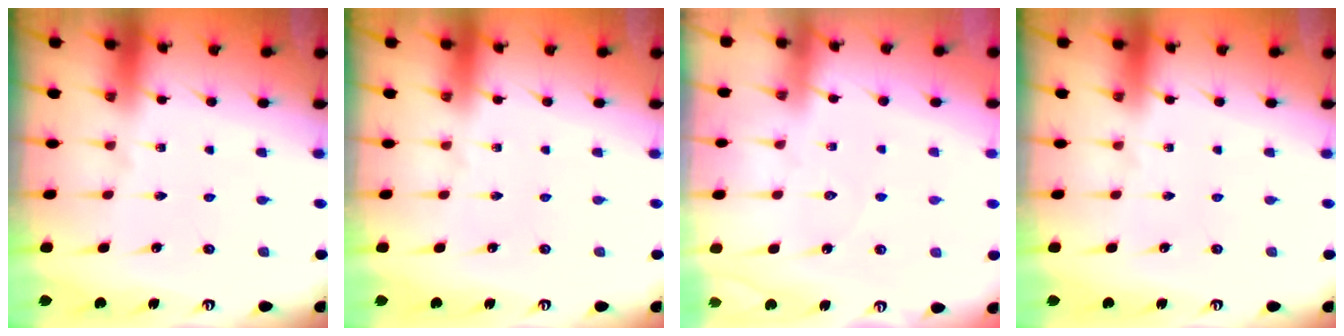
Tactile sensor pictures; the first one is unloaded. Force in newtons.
{"total": 0.0}
{"total": 4.2, "press": 4.2, "slide": 0.4}
{"total": 0.0}